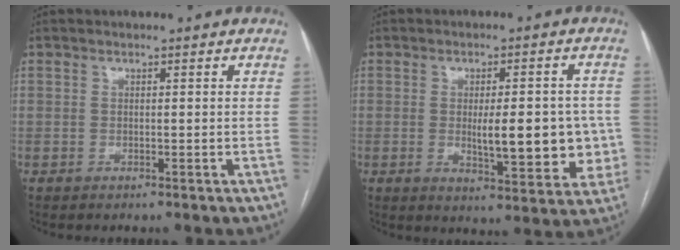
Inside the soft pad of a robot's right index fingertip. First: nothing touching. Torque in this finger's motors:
{"motor_torque": [1.25, 0.79, 0.31, 0.10]}